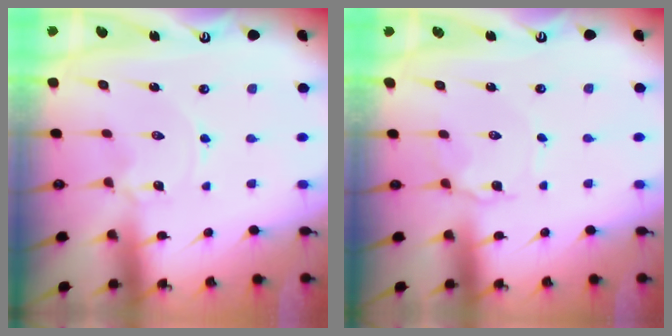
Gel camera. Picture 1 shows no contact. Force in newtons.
{"total": 2.7, "press": 2.7, "slide": 0.2}